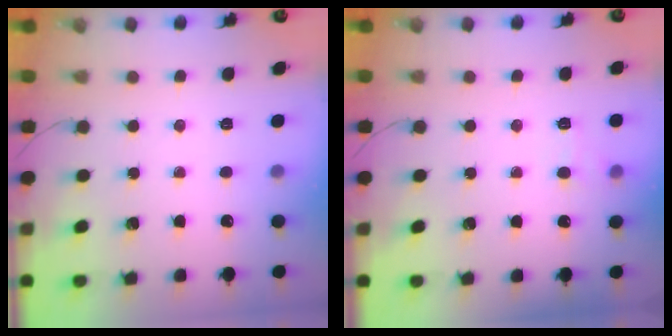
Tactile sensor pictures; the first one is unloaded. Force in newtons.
{"total": 7.4, "press": 7.2, "slide": 1.8}